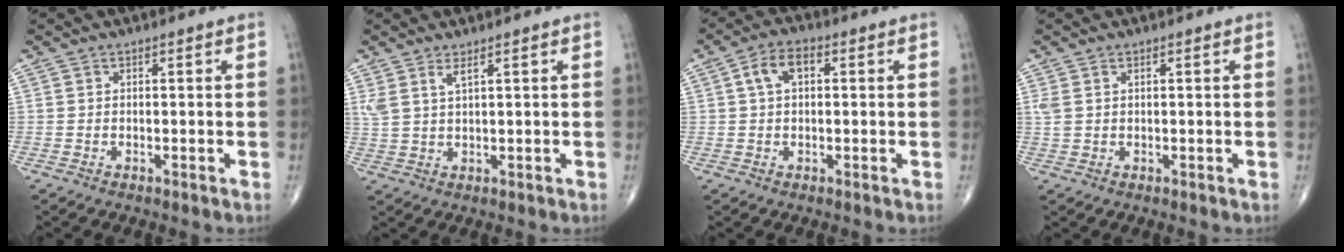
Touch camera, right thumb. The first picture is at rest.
{"total": 3.4, "force": [2.1, 0.8, 2.6], "torque": [-0.062, -0.009, 0.049]}
{"total": 5.2, "force": [1.2, 2.9, 4.1], "torque": [-0.080, 0.015, 0.017]}
{"total": 2.1, "force": [0.9, 1.1, 1.5], "torque": [-0.044, 0.008, 0.025]}